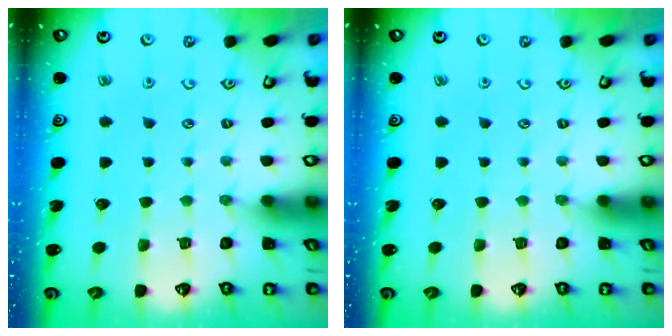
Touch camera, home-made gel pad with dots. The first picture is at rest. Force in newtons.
{"total": 0.0}